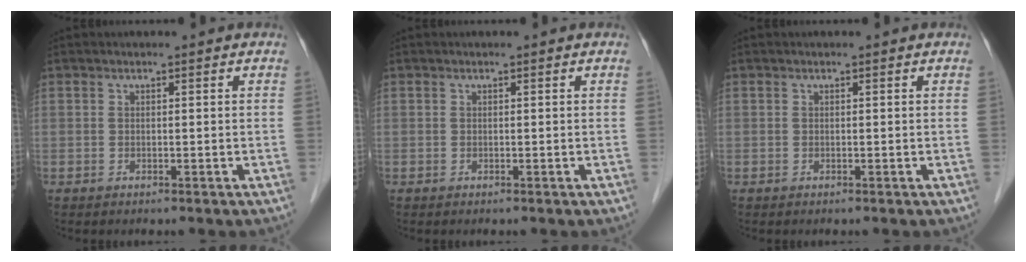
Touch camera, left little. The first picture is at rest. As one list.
[{"total": 0.0}, {"total": 0.0}]